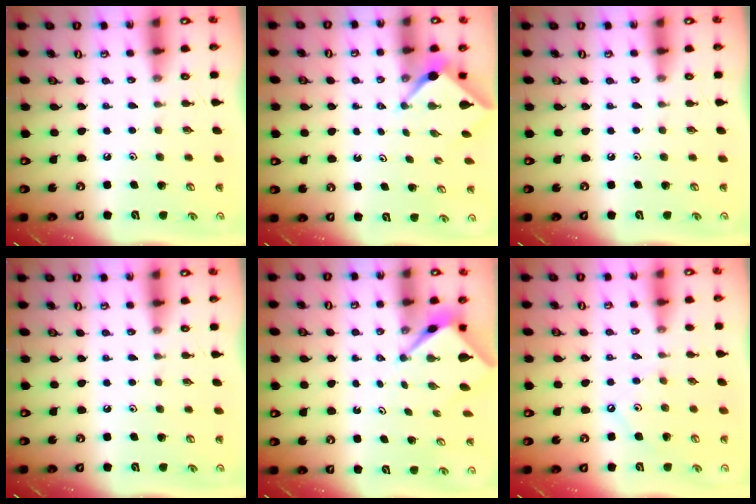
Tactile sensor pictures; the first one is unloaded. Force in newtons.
{"total": 2.4, "press": 2.4, "slide": 0.3}
{"total": 0.0}
{"total": 0.0}
{"total": 2.6, "press": 2.6, "slide": 0.1}
{"total": 1.6, "press": 1.6, "slide": 0.2}